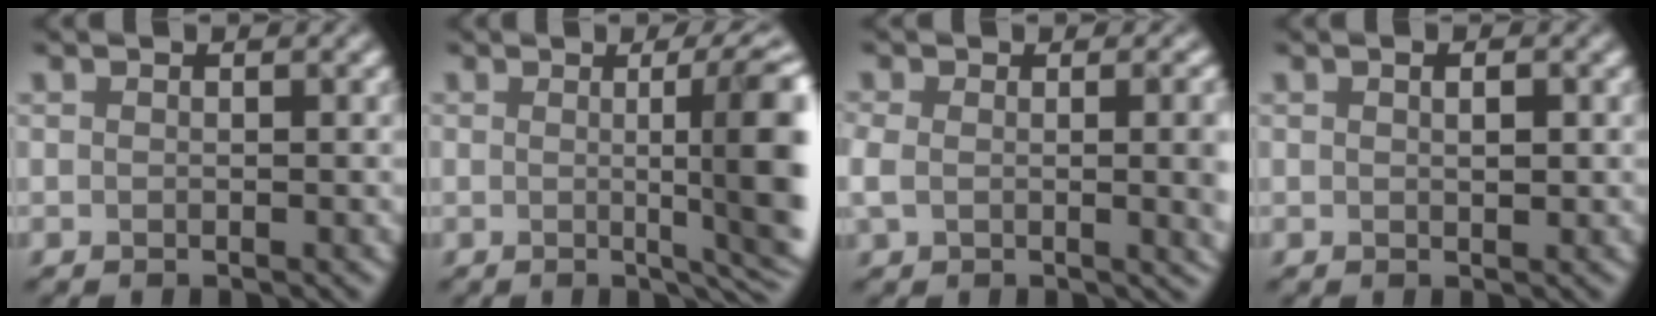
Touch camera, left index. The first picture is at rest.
{"total": 10.4, "force": [-0.2, 2.6, 10.1], "torque": [-0.096, 0.008, -0.005]}
{"total": 6.2, "force": [-0.4, 3.0, 5.4], "torque": [-0.079, -0.014, 0.006]}
{"total": 1.1, "force": [0.0, 0.6, 0.9], "torque": [-0.007, -0.007, 0.008]}